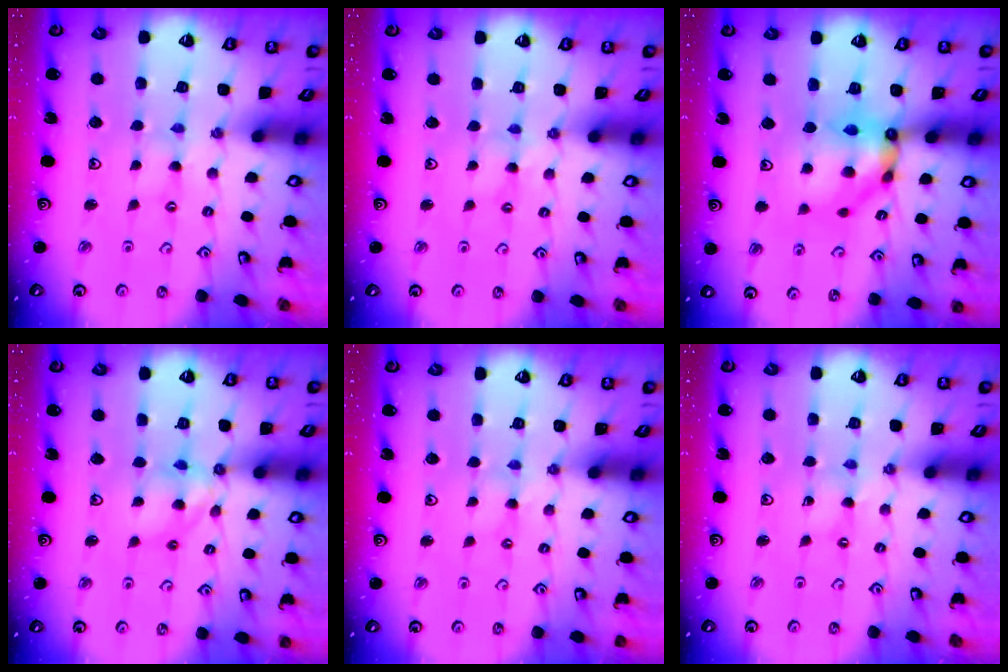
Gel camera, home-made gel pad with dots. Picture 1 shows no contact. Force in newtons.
{"total": 2.1, "press": 2.1, "slide": 0.4}
{"total": 11.4, "press": 11.3, "slide": 1.3}
{"total": 9.6, "press": 9.6, "slide": 1.0}
{"total": 1.4, "press": 1.4, "slide": 0.4}
{"total": 0.0}